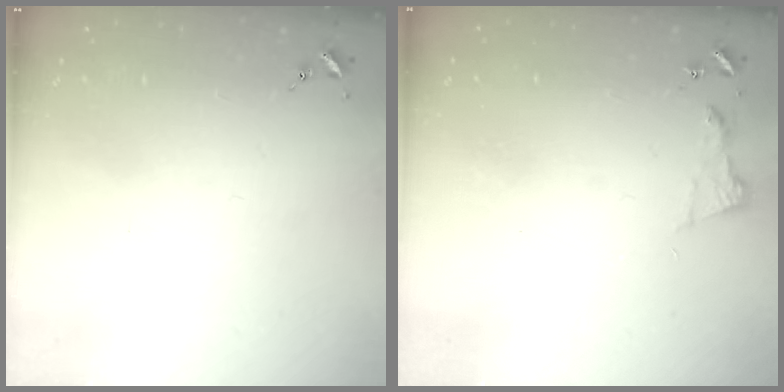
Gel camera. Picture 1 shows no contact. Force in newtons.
{"total": 5.2, "press": 5.2, "slide": 0.4}